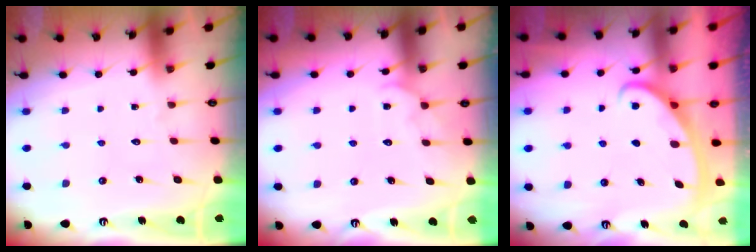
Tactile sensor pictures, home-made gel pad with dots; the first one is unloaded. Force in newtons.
{"total": 3.8, "press": 3.8, "slide": 0.3}
{"total": 3.0, "press": 3.0, "slide": 0.4}